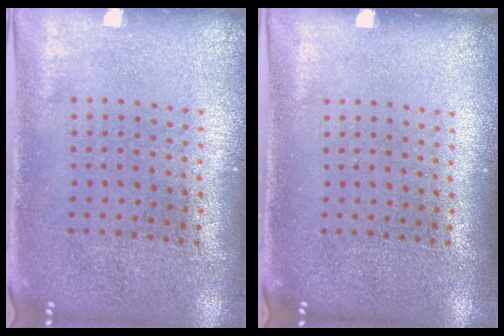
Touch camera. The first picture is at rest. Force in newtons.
{"total": 0.0}